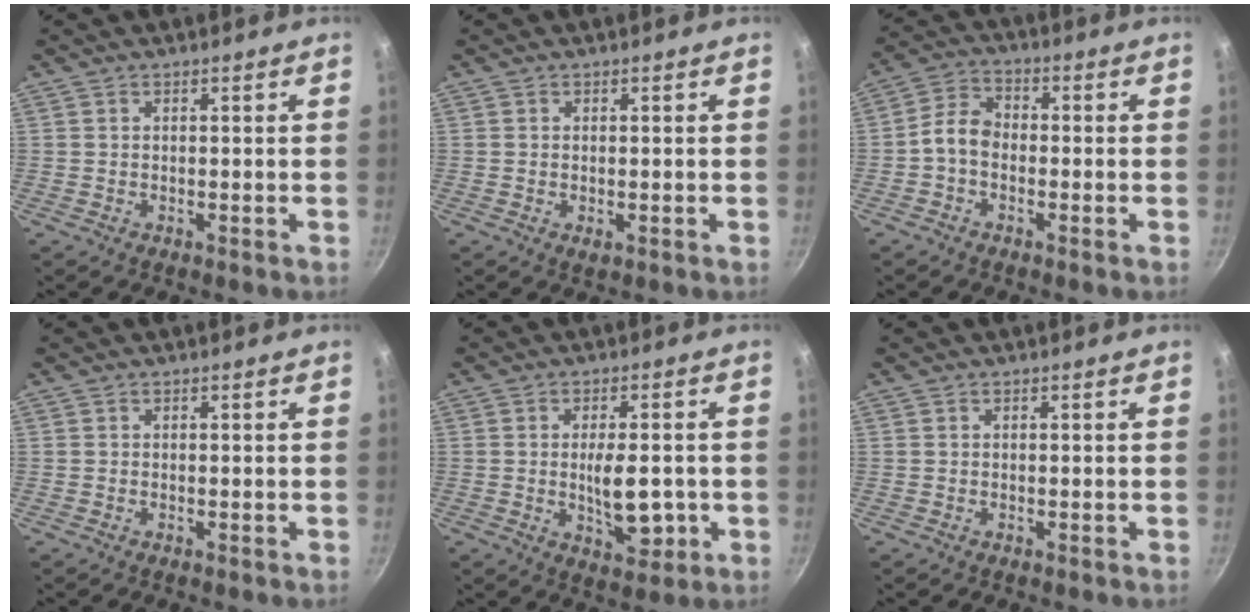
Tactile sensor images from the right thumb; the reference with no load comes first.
{"total": 1.3, "force": [-0.2, 0.7, 1.1], "torque": [-0.018, -0.002, -0.003]}
{"total": 5.6, "force": [-1.4, 3.9, 3.8], "torque": [-0.066, 0.029, -0.040]}
{"total": 0.0}
{"total": 9.1, "force": [-1.1, 4.2, 7.9], "torque": [-0.097, -0.006, -0.011]}
{"total": 0.0}